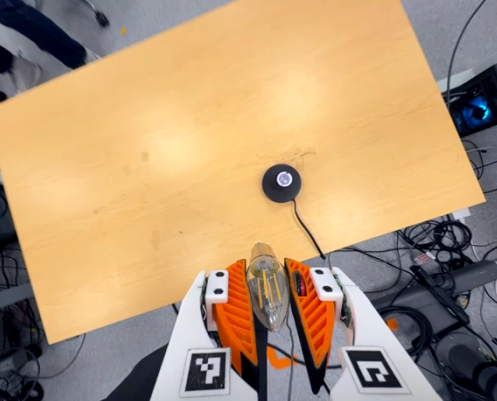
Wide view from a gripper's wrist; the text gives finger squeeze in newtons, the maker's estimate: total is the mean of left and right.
{"total": 13.6, "left": 14.3, "right": 13.0}